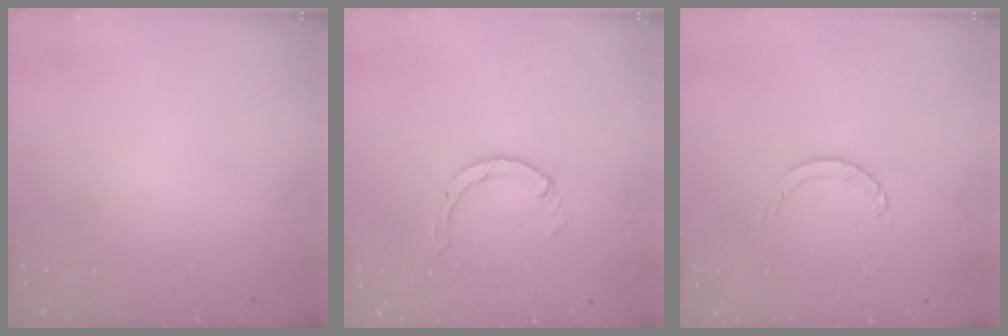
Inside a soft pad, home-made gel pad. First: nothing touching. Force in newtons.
{"total": 2.6, "press": 2.5, "slide": 0.3}
{"total": 2.7, "press": 2.7, "slide": 0.3}